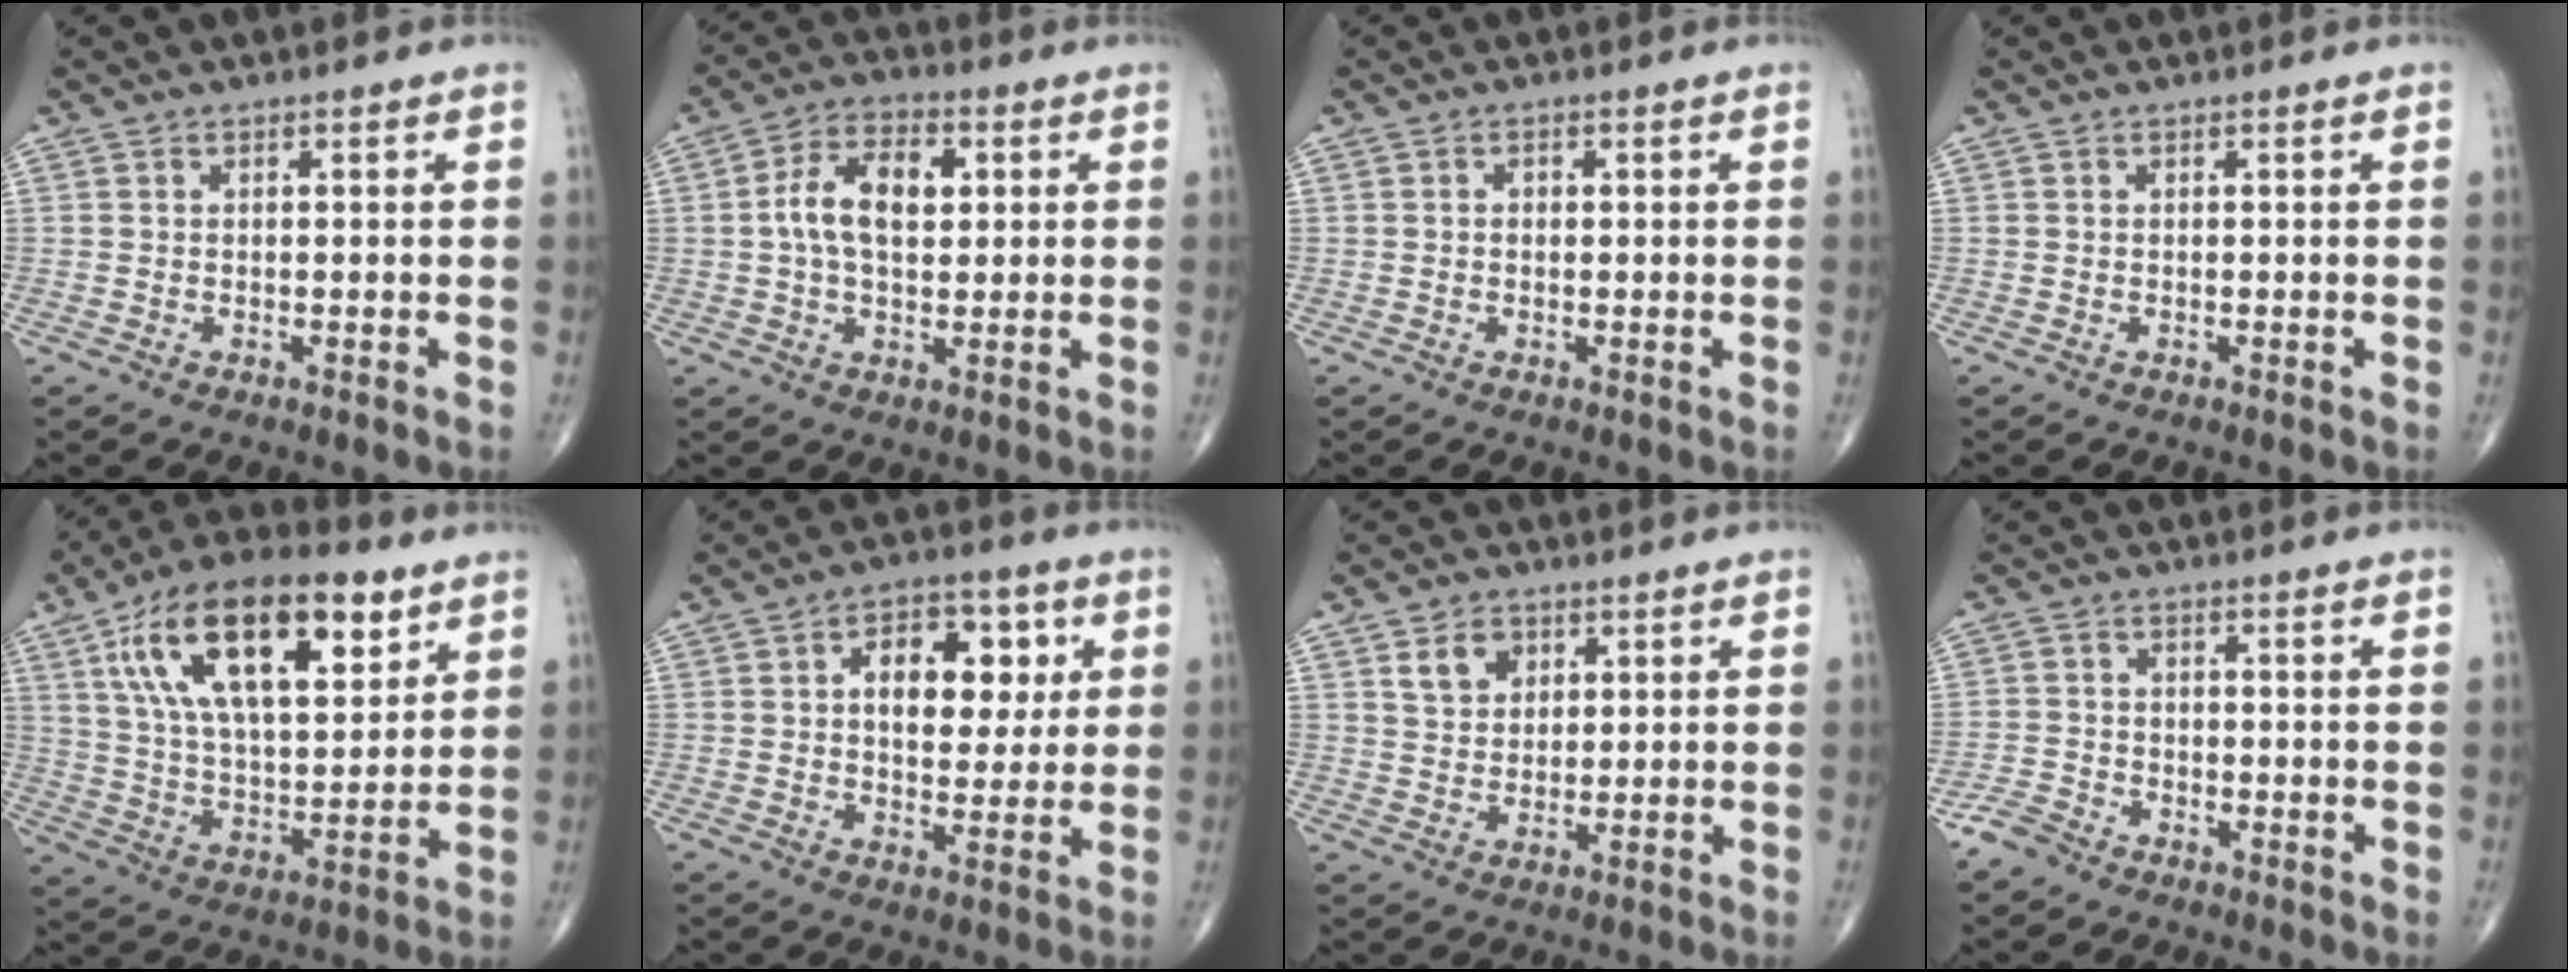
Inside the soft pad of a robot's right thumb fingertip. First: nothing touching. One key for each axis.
{"total": 10.3, "fx": 1.5, "fy": 6.0, "fz": 8.2, "tx": -0.139, "ty": 0.015, "tz": 0.021}
{"total": 0.8, "fx": 0.1, "fy": 0.6, "fz": 0.5, "tx": -0.007, "ty": 0.002, "tz": -0.001}
{"total": 0.0}
{"total": 23.8, "fx": 10.8, "fy": 10.6, "fz": 18.3, "tx": -0.302, "ty": -0.020, "tz": 0.187}
{"total": 12.1, "fx": 2.8, "fy": 7.3, "fz": 9.2, "tx": -0.091, "ty": 0.001, "tz": 0.039}
{"total": 5.4, "fx": 2.5, "fy": 4.1, "fz": 2.6, "tx": -0.022, "ty": -0.014, "tz": 0.046}
{"total": 3.6, "fx": -2.9, "fy": 1.8, "fz": 1.1, "tx": -0.023, "ty": 0.009, "tz": -0.061}